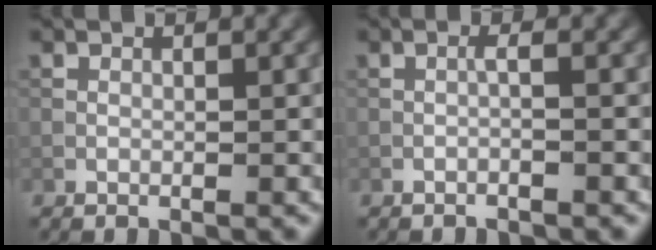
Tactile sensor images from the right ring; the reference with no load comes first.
{"total": 1.1, "force": [-0.6, -0.1, 0.9], "torque": [-0.016, 0.008, -0.014]}